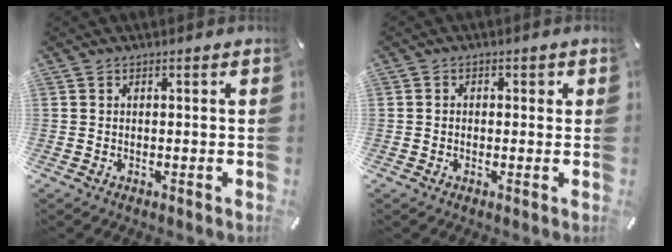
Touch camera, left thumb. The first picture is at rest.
{"total": 1.7, "force": [-0.4, 1.4, 0.8], "torque": [-0.008, 0.005, -0.012]}